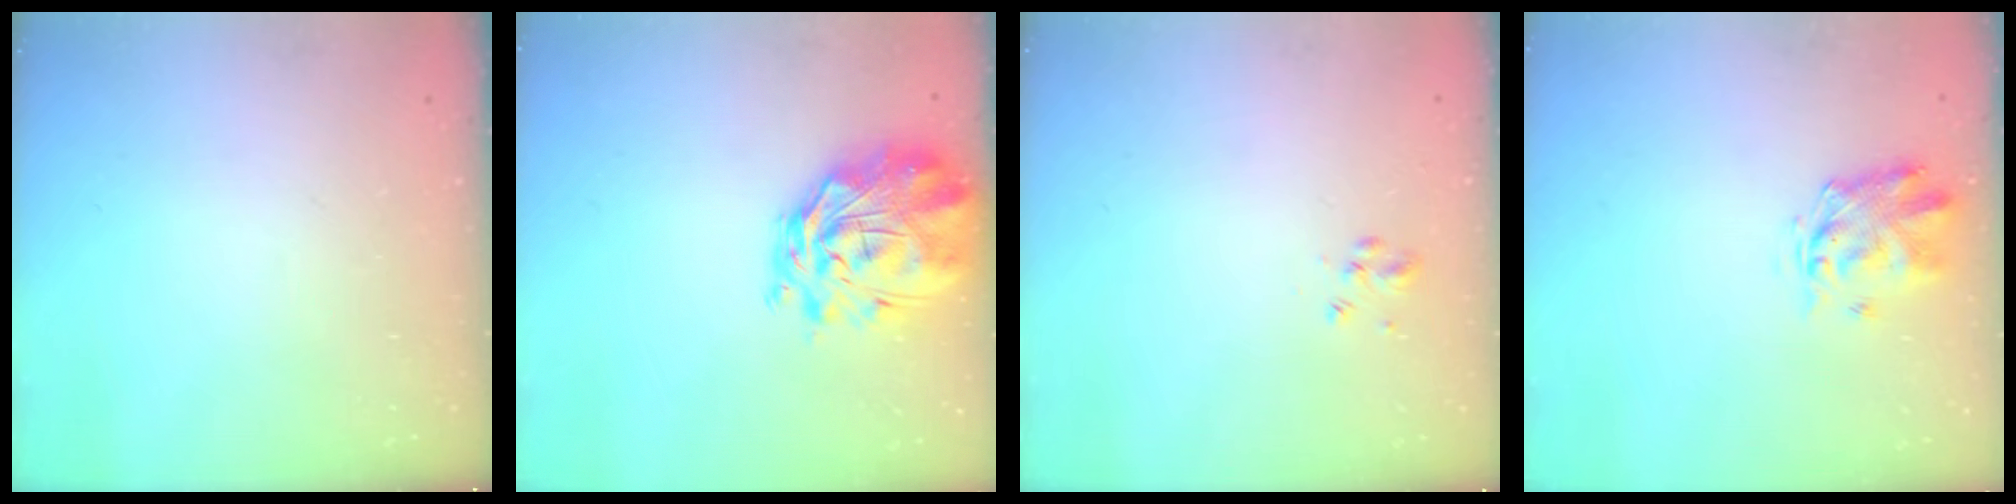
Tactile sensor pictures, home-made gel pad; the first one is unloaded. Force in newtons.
{"total": 3.8, "press": 3.4, "slide": 1.8}
{"total": 2.9, "press": 2.8, "slide": 1.0}
{"total": 3.7, "press": 3.6, "slide": 1.1}